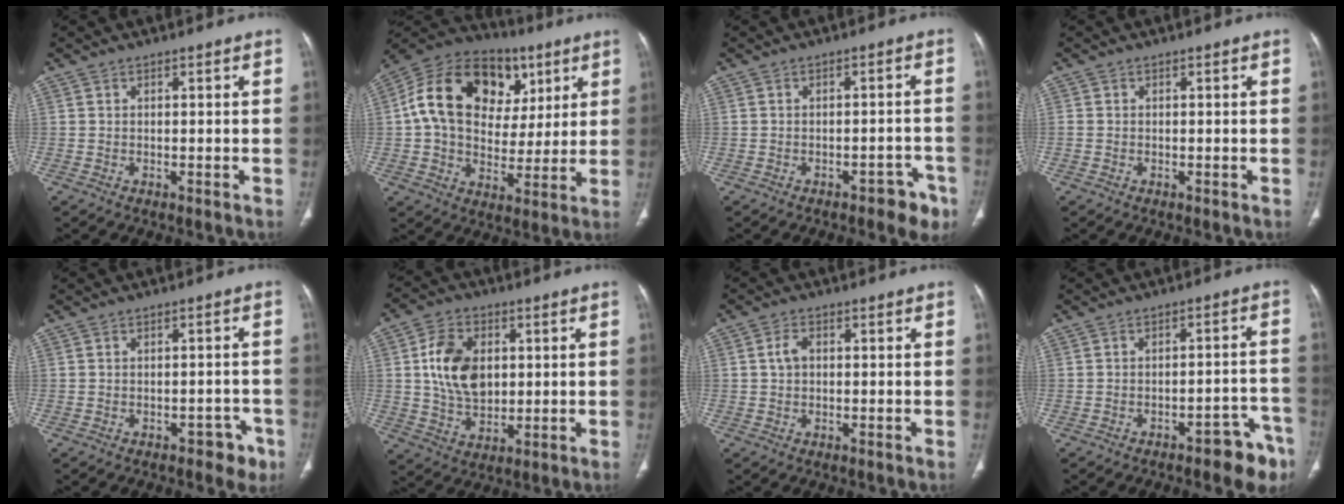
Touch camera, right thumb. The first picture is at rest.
{"total": 23.1, "force": [6.6, 16.7, 14.6], "torque": [-0.227, 0.022, 0.105]}
{"total": 5.7, "force": [-3.7, 2.8, 3.3], "torque": [-0.020, 0.026, -0.045]}
{"total": 0.7, "force": [-0.2, 0.6, 0.3], "torque": [-0.007, 0.001, -0.004]}
{"total": 4.1, "force": [-2.4, 2.4, 2.2], "torque": [-0.009, 0.019, -0.027]}
{"total": 12.2, "force": [2.1, 8.4, 8.6], "torque": [-0.132, -0.009, 0.041]}
{"total": 2.8, "force": [0.3, 2.0, 2.0], "torque": [-0.039, 0.008, 0.004]}
{"total": 8.9, "force": [-6.1, 3.4, 5.5], "torque": [-0.040, 0.053, -0.077]}